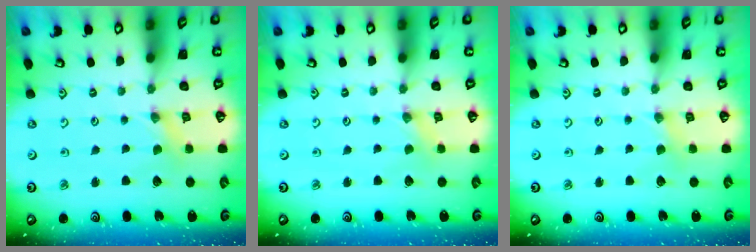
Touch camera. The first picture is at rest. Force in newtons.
{"total": 0.0}
{"total": 2.0, "press": 2.0, "slide": 0.4}